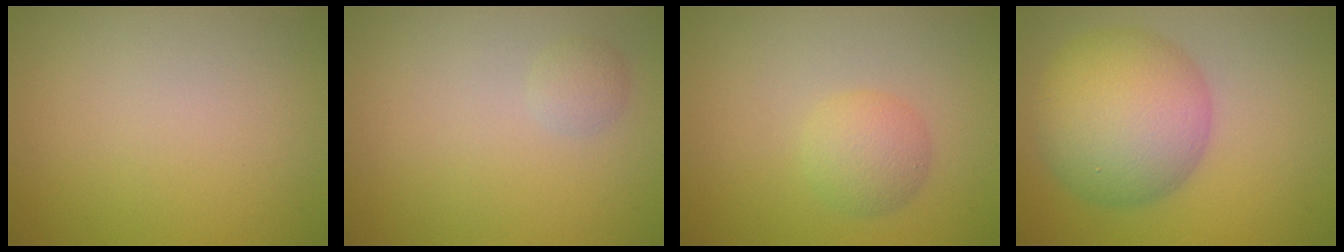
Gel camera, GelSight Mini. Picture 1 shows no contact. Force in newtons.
{"total": 1.1, "press": 1.1, "slide": 0.0}
{"total": 2.6, "press": 2.6, "slide": 0.1}
{"total": 9.2, "press": 9.2, "slide": 0.2}